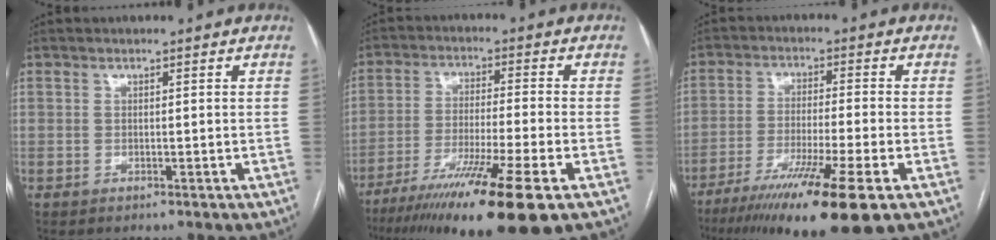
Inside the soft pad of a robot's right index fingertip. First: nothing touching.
{"total": 17.6, "force": [-11.1, -0.2, 13.6], "torque": [-0.210, -0.047, -0.186]}
{"total": 15.9, "force": [-9.9, 0.0, 12.5], "torque": [-0.196, -0.043, -0.163]}